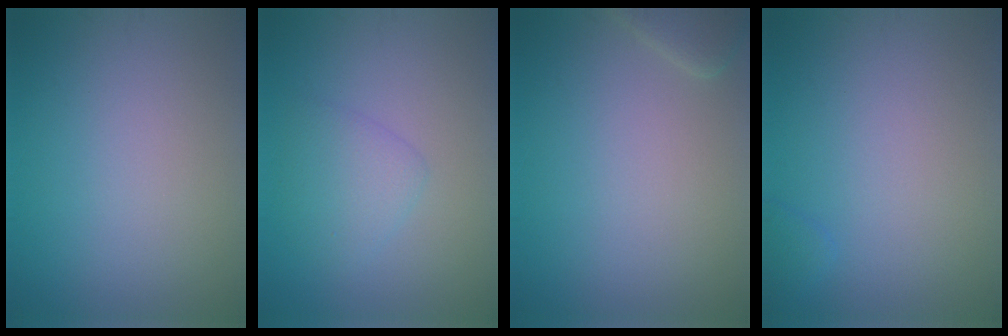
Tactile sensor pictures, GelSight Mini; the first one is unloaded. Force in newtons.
{"total": 2.5, "press": 2.5, "slide": 0.1}
{"total": 1.6, "press": 1.6, "slide": 0.2}
{"total": 0.8, "press": 0.8, "slide": 0.1}